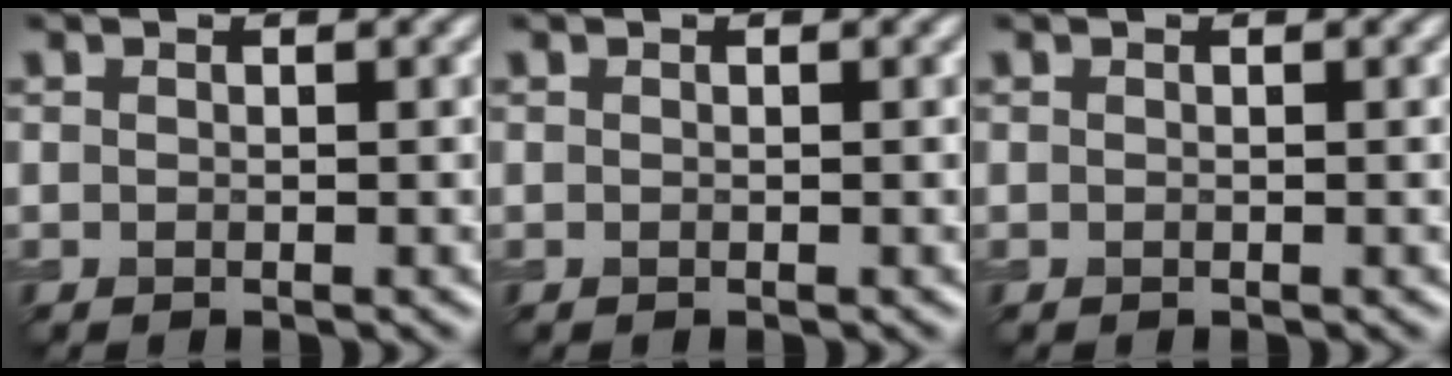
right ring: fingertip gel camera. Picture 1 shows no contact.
{"total": 0.0}
{"total": 0.0}